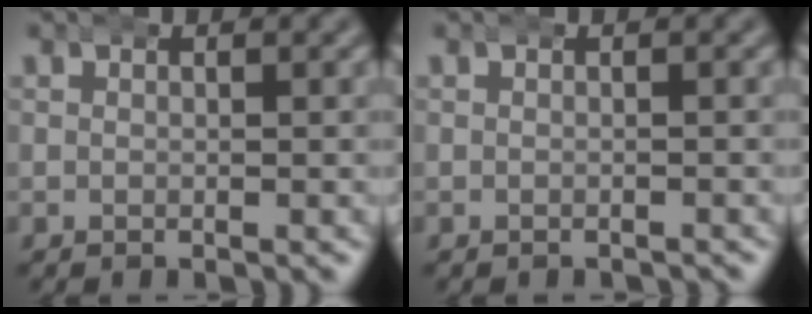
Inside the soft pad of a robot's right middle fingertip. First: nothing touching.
{"total": 0.7, "force": [-0.7, 0.1, -0.1], "torque": [-0.001, -0.003, -0.009]}